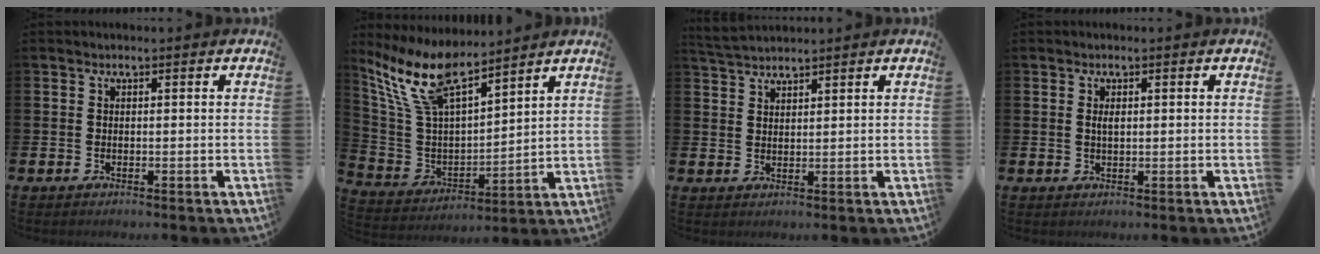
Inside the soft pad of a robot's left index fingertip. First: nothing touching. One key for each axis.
{"total": 10.8, "fx": 9.2, "fy": 2.7, "fz": 4.9, "tx": -0.138, "ty": -0.041, "tz": 0.166}
{"total": 2.9, "fx": 2.9, "fy": 0.3, "fz": 0.2, "tx": -0.008, "ty": -0.011, "tz": 0.054}
{"total": 0.9, "fx": 0.2, "fy": 0.3, "fz": 0.8, "tx": -0.012, "ty": 0.001, "tz": 0.002}